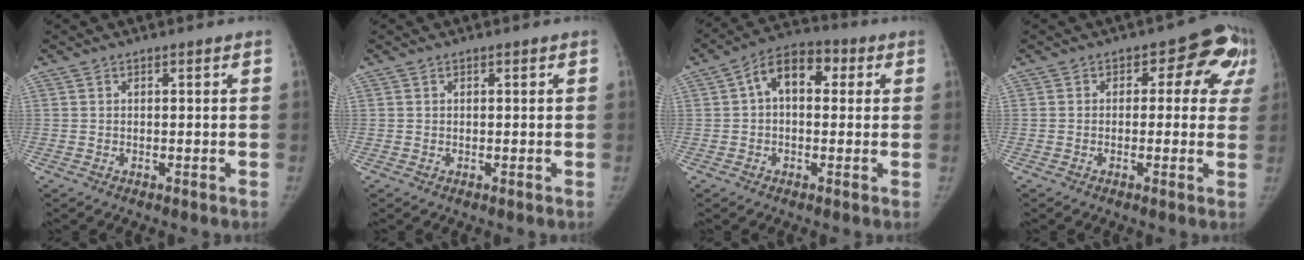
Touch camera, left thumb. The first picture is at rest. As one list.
[{"total": 0.0}, {"total": 9.2, "force": [1.7, 6.0, 6.8], "torque": [-0.086, 0.028, 0.015]}, {"total": 9.1, "force": [2.1, 5.9, 6.6], "torque": [-0.016, 0.015, 0.009]}]